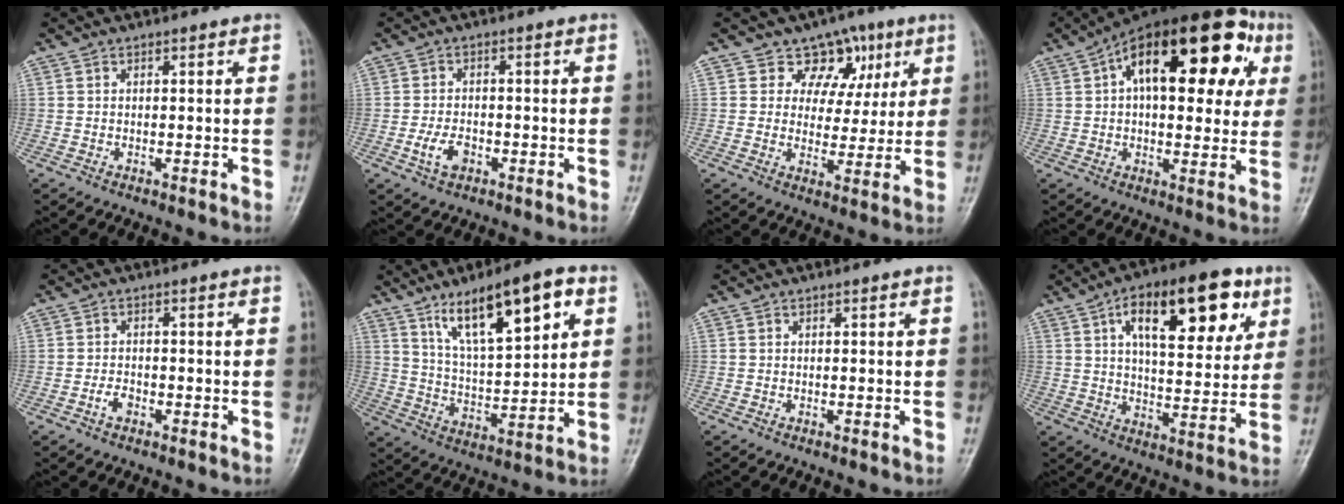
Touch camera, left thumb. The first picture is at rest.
{"total": 4.2, "force": [-1.6, 2.6, 2.9], "torque": [-0.055, 0.008, -0.029]}
{"total": 8.7, "force": [4.6, 6.9, 2.4], "torque": [0.015, -0.012, 0.065]}
{"total": 25.2, "force": [7.7, 12.3, 20.6], "torque": [-0.273, 0.036, 0.105]}
{"total": 2.1, "force": [-1.1, 1.2, 1.3], "torque": [-0.024, 0.009, -0.022]}
{"total": 15.7, "force": [7.9, 5.0, 12.6], "torque": [-0.183, -0.027, 0.138]}
{"total": 0.0}
{"total": 19.7, "force": [8.5, 8.8, 15.5], "torque": [-0.187, -0.013, 0.127]}